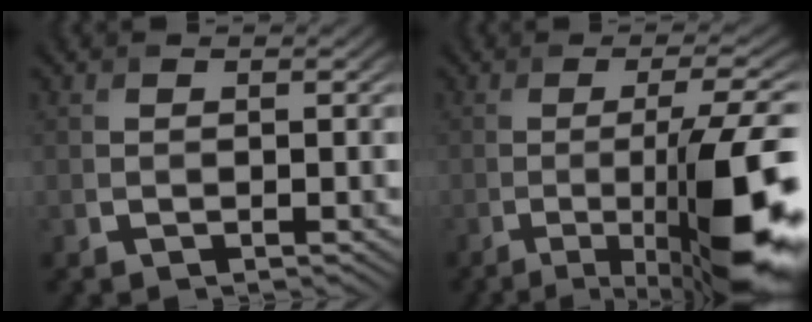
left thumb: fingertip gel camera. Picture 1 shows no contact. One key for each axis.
{"total": 13.6, "fx": -4.5, "fy": 2.9, "fz": 12.5, "tx": -0.159, "ty": 0.007, "tz": -0.071}